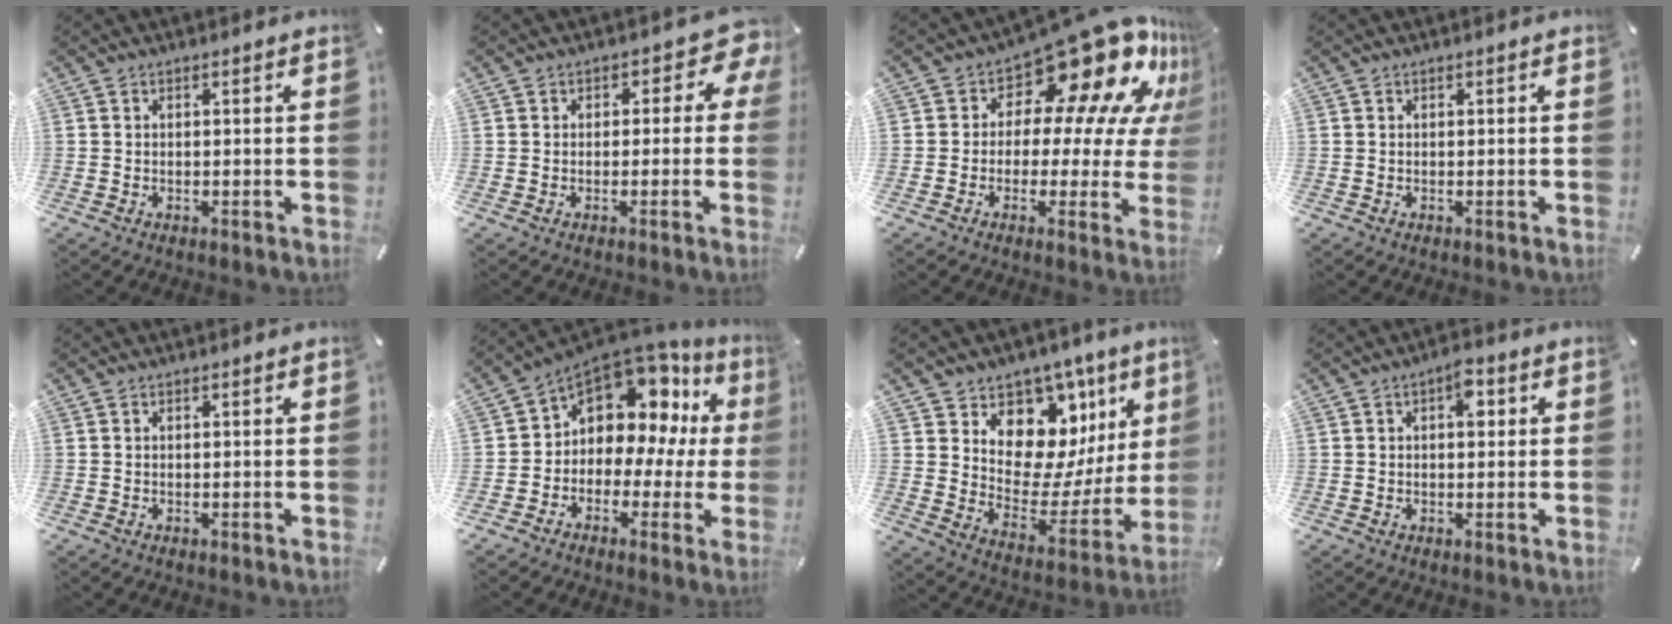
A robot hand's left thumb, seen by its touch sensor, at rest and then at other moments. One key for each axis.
{"total": 6.4, "fx": 1.3, "fy": 4.2, "fz": 4.6, "tx": -0.049, "ty": -0.005, "tz": 0.018}
{"total": 18.6, "fx": 12.4, "fy": 8.2, "fz": 11.2, "tx": -0.157, "ty": -0.103, "tz": 0.206}
{"total": 0.0}
{"total": 0.0}
{"total": 10.0, "fx": 5.4, "fy": 7.1, "fz": 4.5, "tx": -0.071, "ty": -0.060, "tz": 0.092}
{"total": 12.1, "fx": 7.2, "fy": 8.8, "fz": 4.2, "tx": -0.042, "ty": -0.101, "tz": 0.125}
{"total": 4.3, "fx": 1.1, "fy": 2.2, "fz": 3.5, "tx": -0.033, "ty": -0.006, "tz": 0.007}